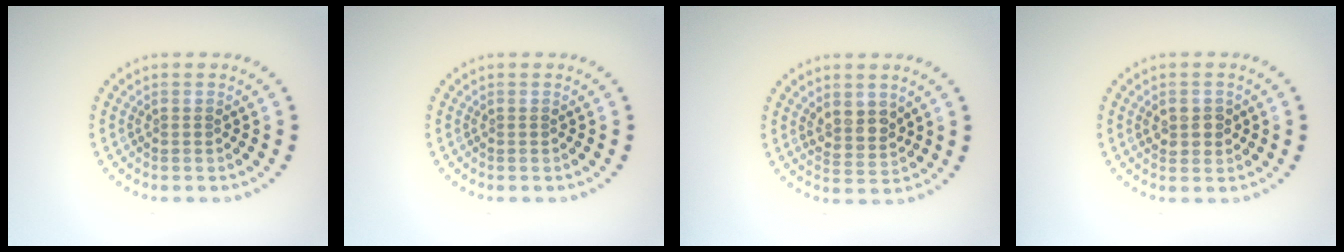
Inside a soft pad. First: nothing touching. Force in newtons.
{"total": 0.0}
{"total": 2.4, "press": 2.1, "slide": 1.2}
{"total": 1.9, "press": 1.9, "slide": 0.3}